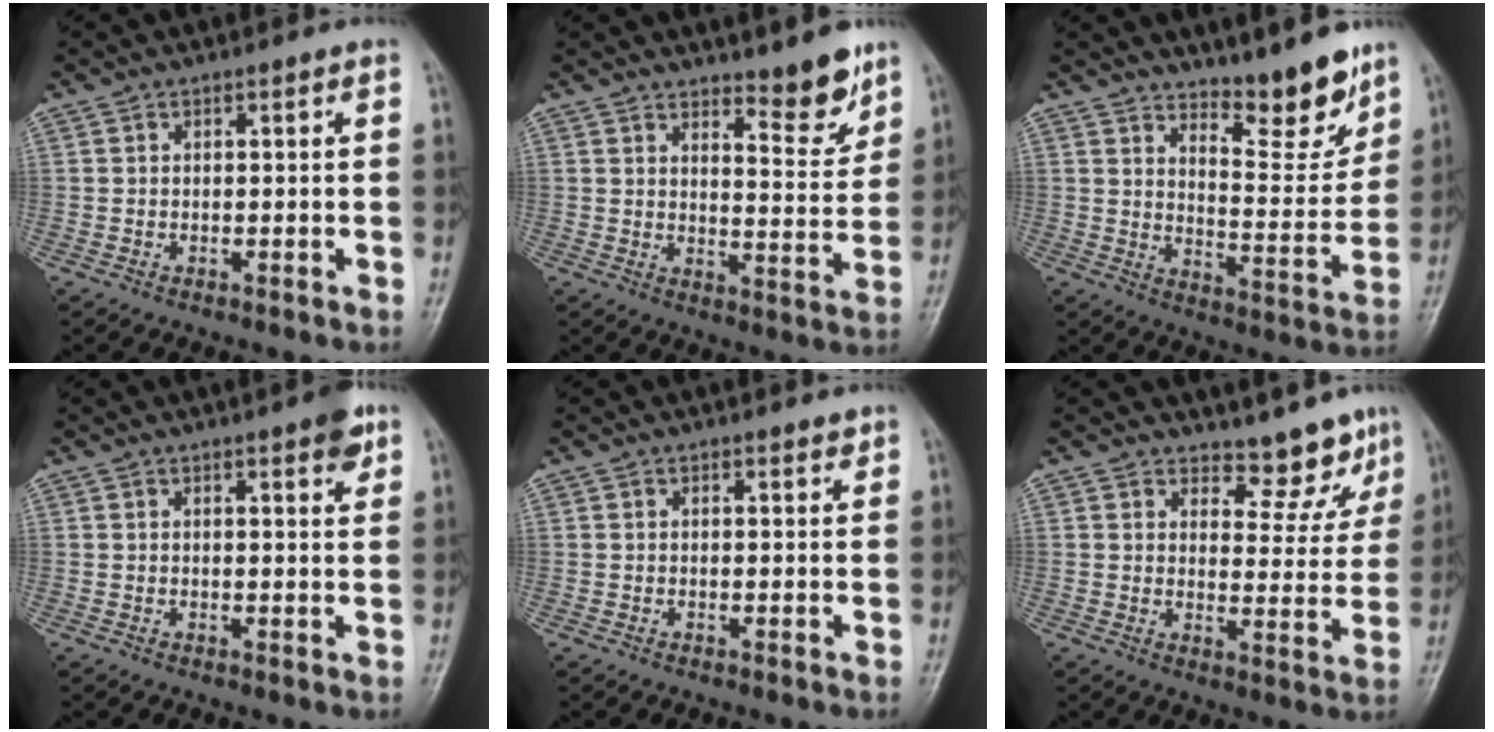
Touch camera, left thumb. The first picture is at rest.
{"total": 7.6, "force": [6.0, 1.8, 4.3], "torque": [-0.043, -0.057, 0.093]}
{"total": 11.0, "force": [8.9, 2.9, 5.8], "torque": [-0.057, -0.080, 0.144]}
{"total": 4.2, "force": [2.5, 1.1, 3.2], "torque": [-0.034, -0.010, 0.028]}
{"total": 1.1, "force": [0.9, 0.4, 0.4], "torque": [-0.004, -0.007, 0.012]}
{"total": 7.7, "force": [6.8, 3.3, 1.7], "torque": [0.008, -0.061, 0.089]}